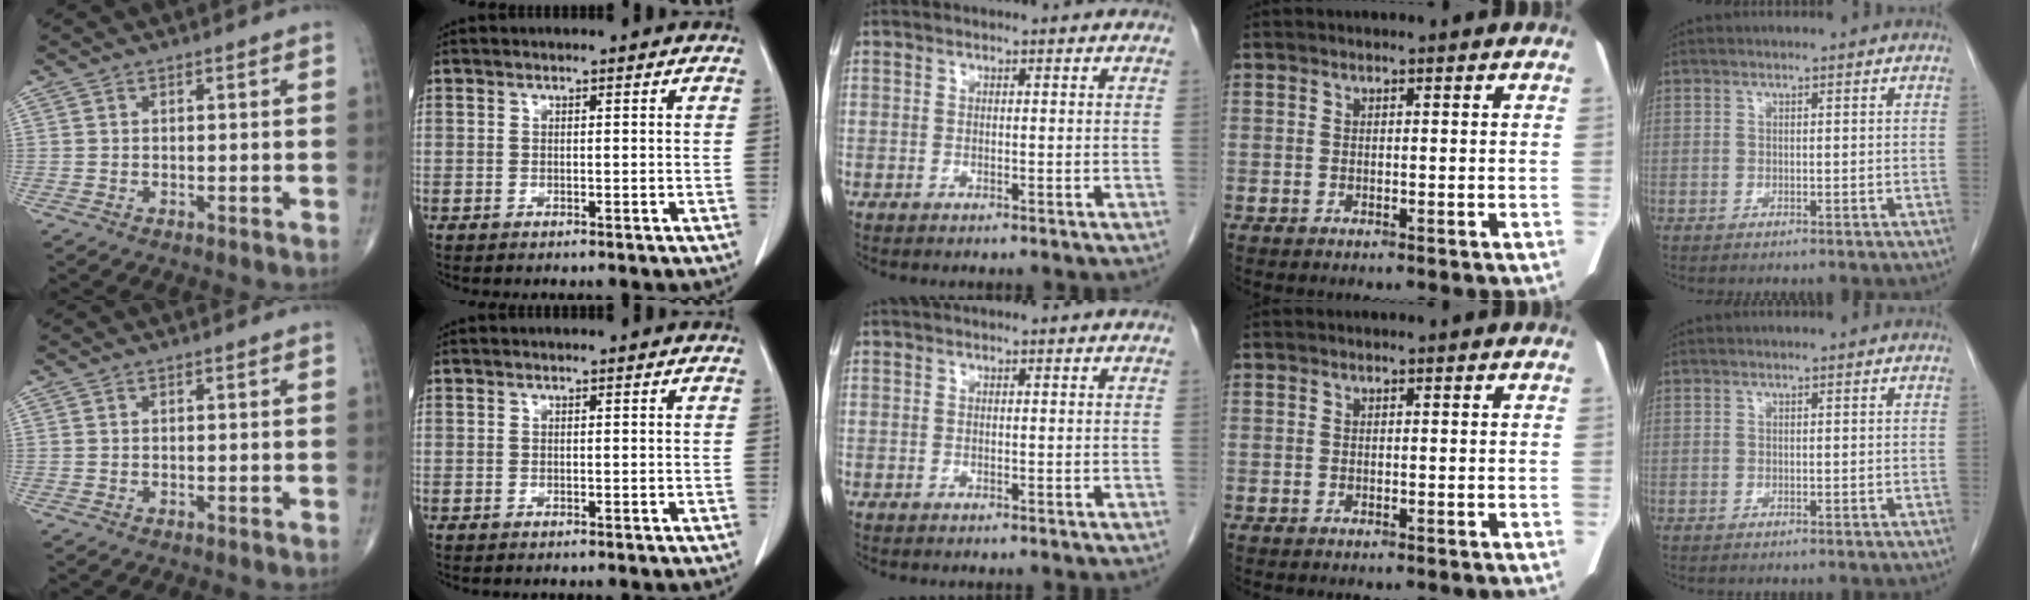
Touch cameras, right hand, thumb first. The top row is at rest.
{}